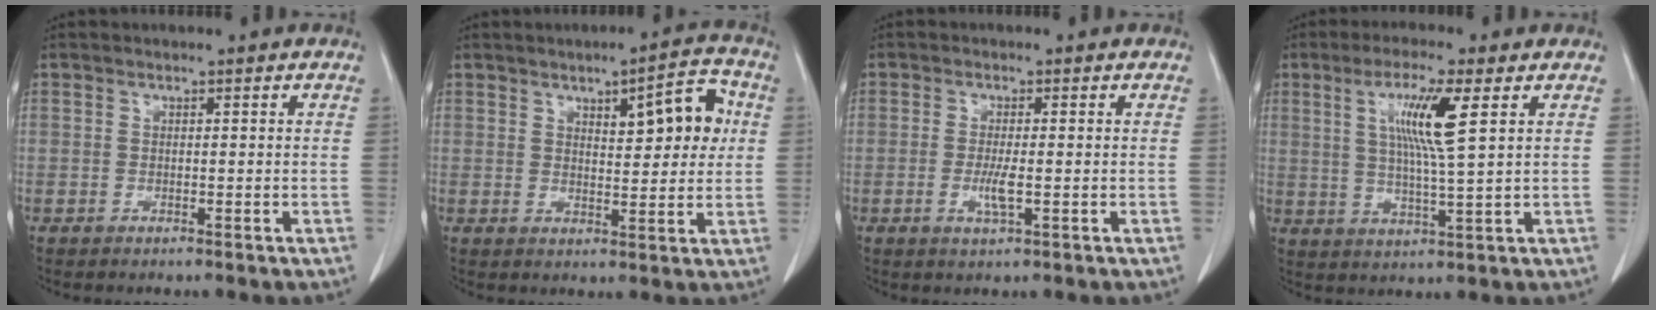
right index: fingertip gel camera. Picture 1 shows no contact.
{"total": 8.2, "force": [2.5, 2.5, 7.4], "torque": [-0.100, 0.016, 0.035]}
{"total": 3.0, "force": [-0.6, 0.4, 2.9], "torque": [-0.059, -0.005, -0.010]}
{"total": 8.9, "force": [2.9, -0.3, 8.4], "torque": [-0.158, -0.001, 0.054]}